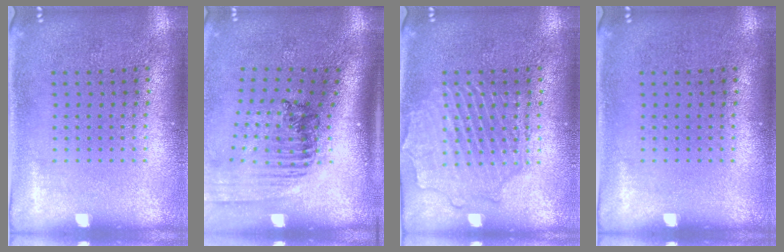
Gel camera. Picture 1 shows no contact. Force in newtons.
{"total": 1.7, "press": 1.4, "slide": 1.0}
{"total": 2.6, "press": 2.6, "slide": 0.2}
{"total": 0.0}